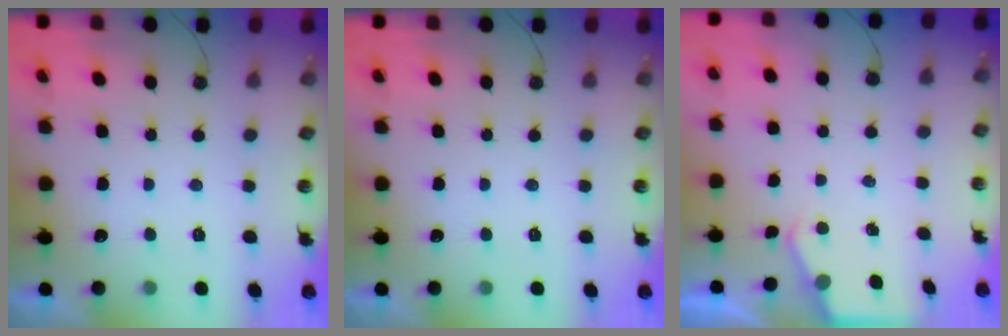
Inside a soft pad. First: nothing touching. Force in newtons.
{"total": 0.0}
{"total": 2.8, "press": 2.8, "slide": 0.4}